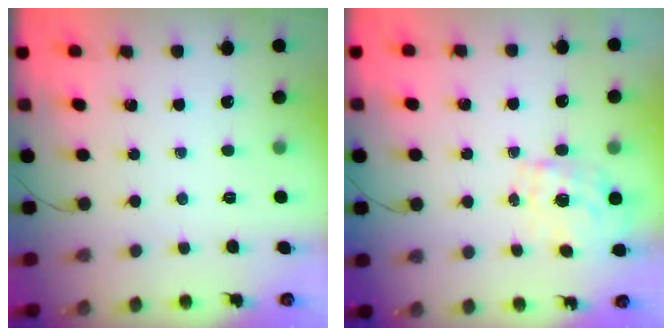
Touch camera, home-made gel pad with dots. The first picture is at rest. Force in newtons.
{"total": 0.9, "press": 0.7, "slide": 0.6}